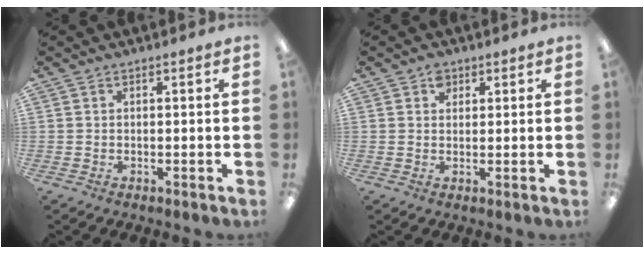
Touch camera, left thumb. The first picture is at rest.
{"total": 2.6, "force": [1.5, 1.9, 1.0], "torque": [-0.006, -0.005, 0.025]}